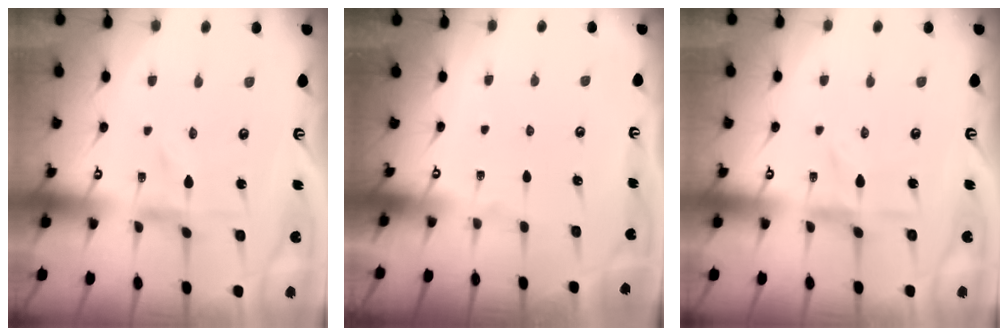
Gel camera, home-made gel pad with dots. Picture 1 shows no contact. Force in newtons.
{"total": 0.0}
{"total": 2.7, "press": 2.7, "slide": 0.4}